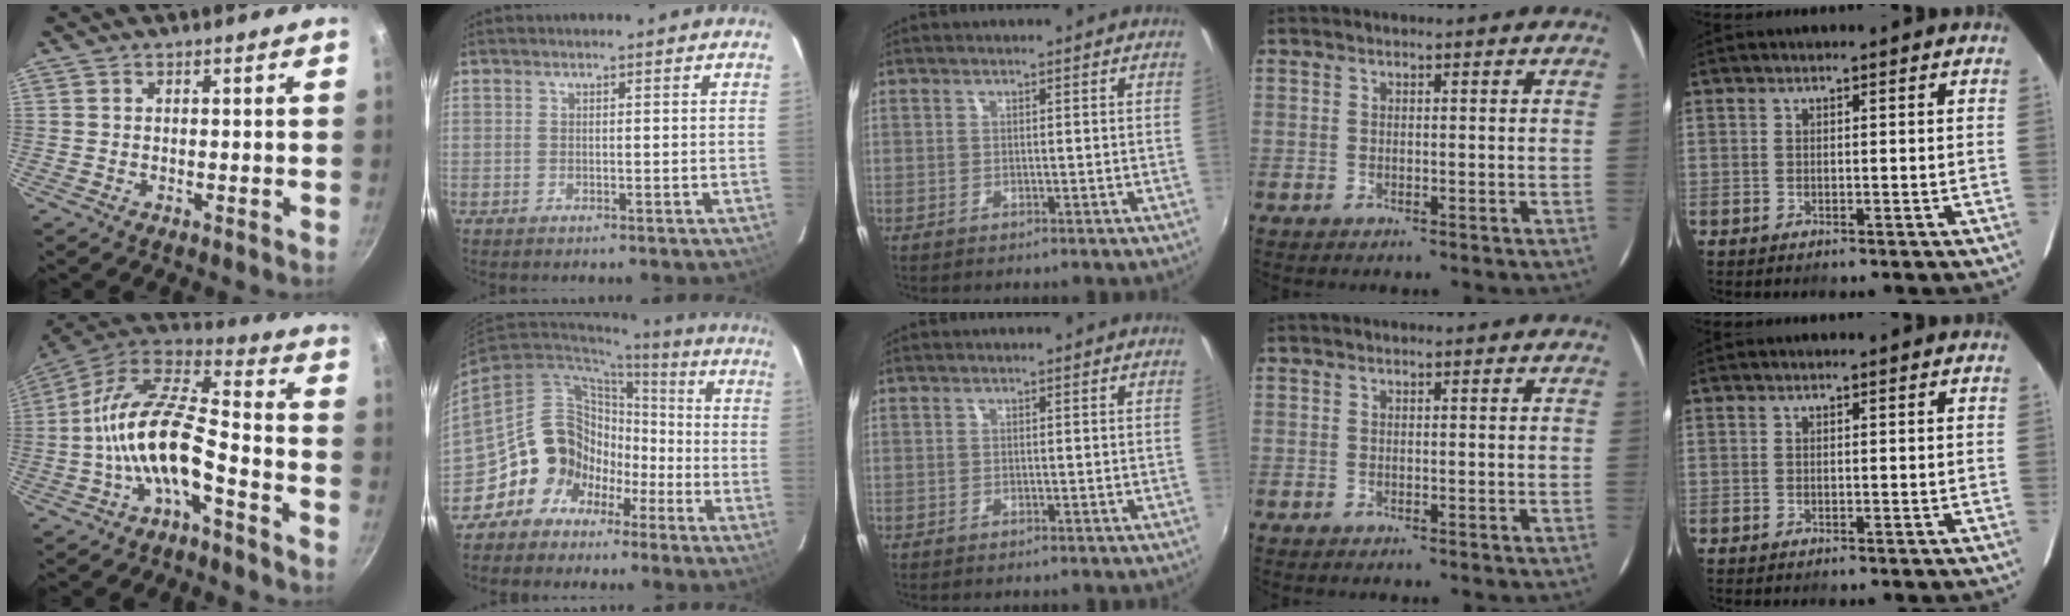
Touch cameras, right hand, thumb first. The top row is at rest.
{"thumb": {"total": 16.1, "force": [-5.6, 6.6, 13.5], "torque": [-0.255, 0.062, -0.117]}, "index": {"total": 14.7, "force": [-5.8, 12.4, 5.4], "torque": [-0.119, 0.039, -0.097]}}